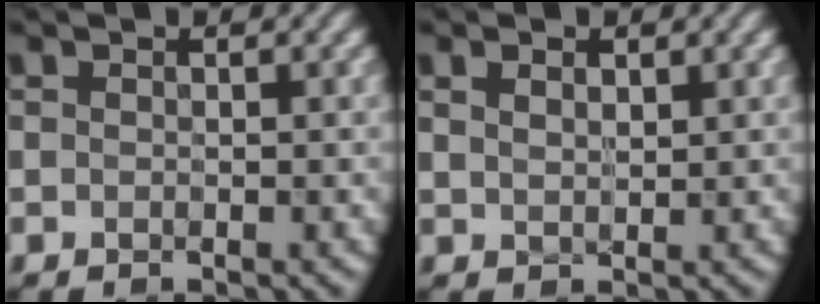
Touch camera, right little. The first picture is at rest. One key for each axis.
{"total": 1.6, "fx": 0.8, "fy": 0.9, "fz": 1.1, "tx": -0.022, "ty": 0.000, "tz": 0.019}